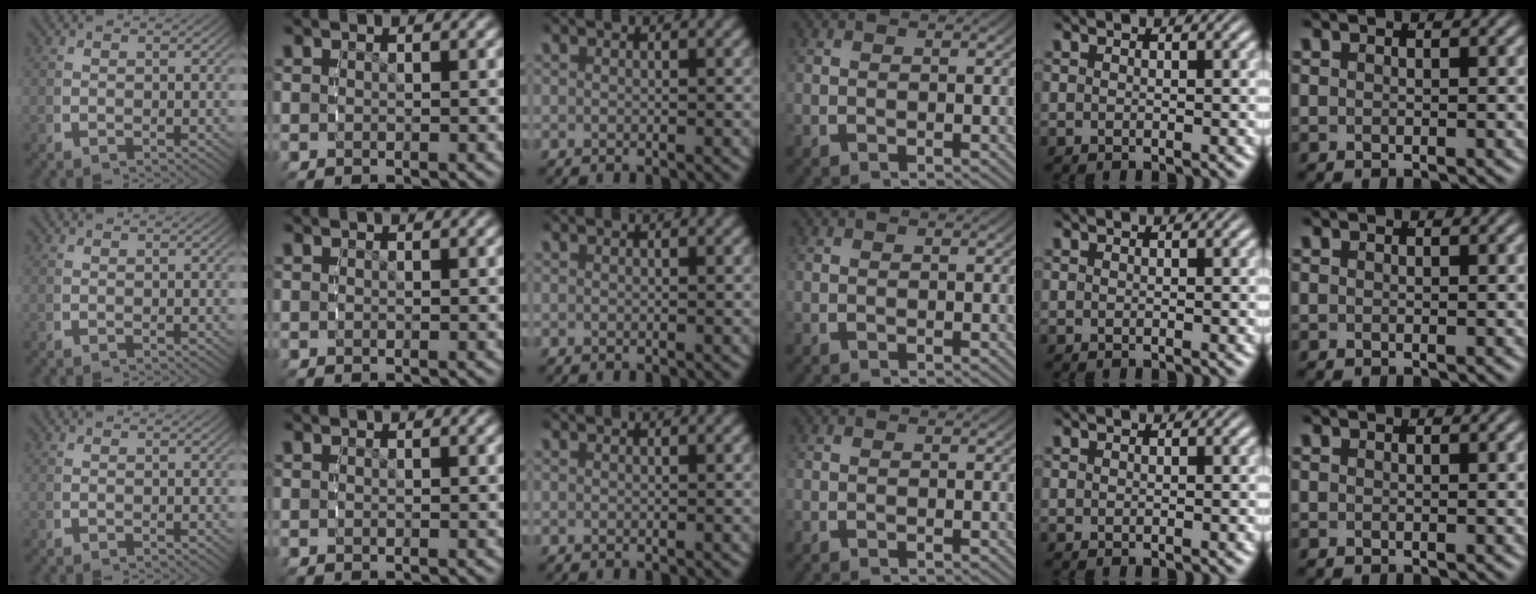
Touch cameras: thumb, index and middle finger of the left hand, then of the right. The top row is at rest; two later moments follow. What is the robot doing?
{"motion": "reach", "object": "backpack"}